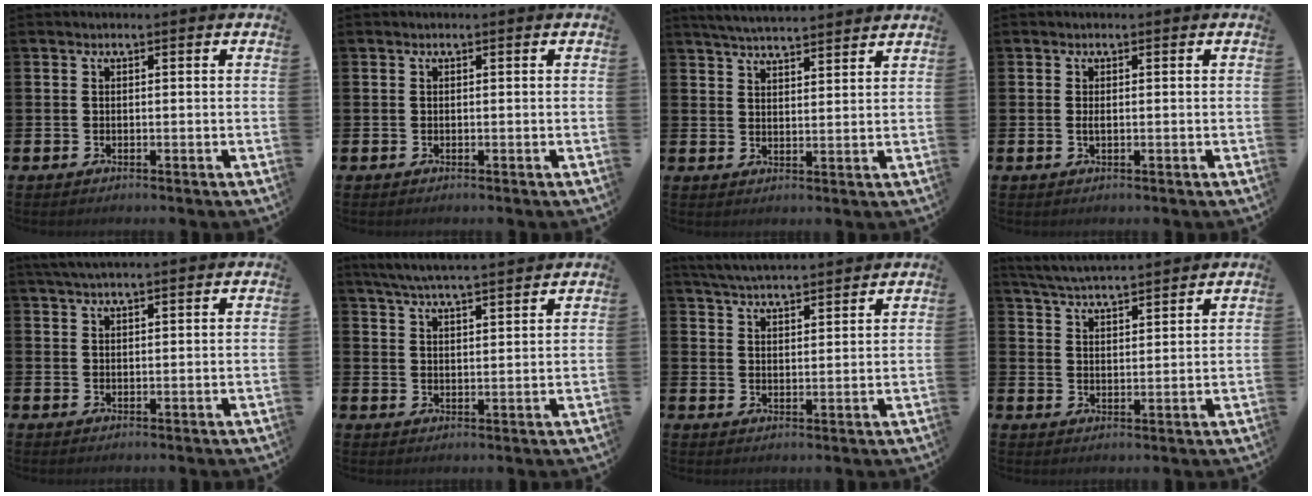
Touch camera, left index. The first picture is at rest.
{"total": 0.0}
{"total": 4.7, "force": [4.7, 0.0, 0.6], "torque": [-0.022, -0.023, 0.084]}
{"total": 0.8, "force": [0.0, 0.3, 0.8], "torque": [-0.009, -0.001, -0.002]}
{"total": 3.1, "force": [2.8, 0.2, 1.2], "torque": [-0.032, 0.000, 0.052]}
{"total": 5.7, "force": [5.5, 0.0, 1.4], "torque": [-0.045, -0.026, 0.099]}
{"total": 4.9, "force": [4.9, 0.1, 0.5], "torque": [-0.026, -0.027, 0.088]}
{"total": 5.1, "force": [5.0, 0.1, 0.6], "torque": [-0.030, -0.030, 0.090]}